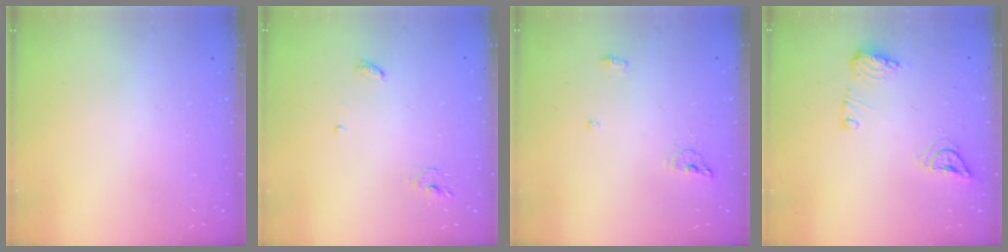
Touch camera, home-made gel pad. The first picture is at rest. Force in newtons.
{"total": 4.2, "press": 4.2, "slide": 0.2}
{"total": 6.1, "press": 5.9, "slide": 1.4}
{"total": 9.7, "press": 9.7, "slide": 0.3}